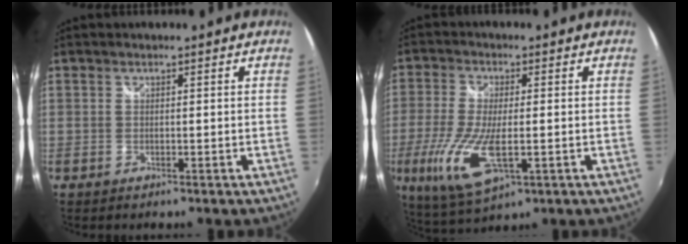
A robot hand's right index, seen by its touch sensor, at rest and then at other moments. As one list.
[{"total": 13.0, "force": [-3.6, 4.6, 11.5], "torque": [-0.246, -0.027, -0.065]}]